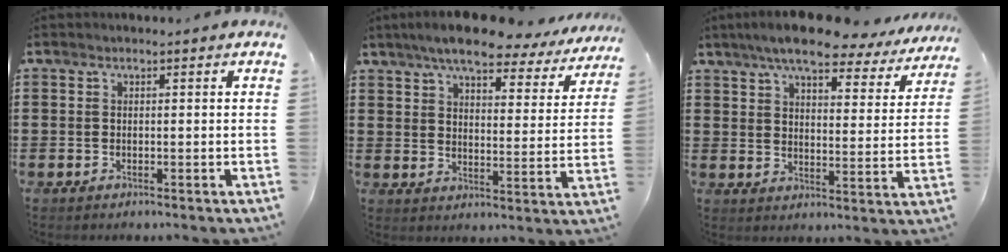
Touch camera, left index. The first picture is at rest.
{"total": 7.9, "force": [6.9, 1.2, 3.7], "torque": [-0.083, -0.034, 0.117]}
{"total": 8.3, "force": [7.2, 1.2, 4.0], "torque": [-0.089, -0.036, 0.123]}